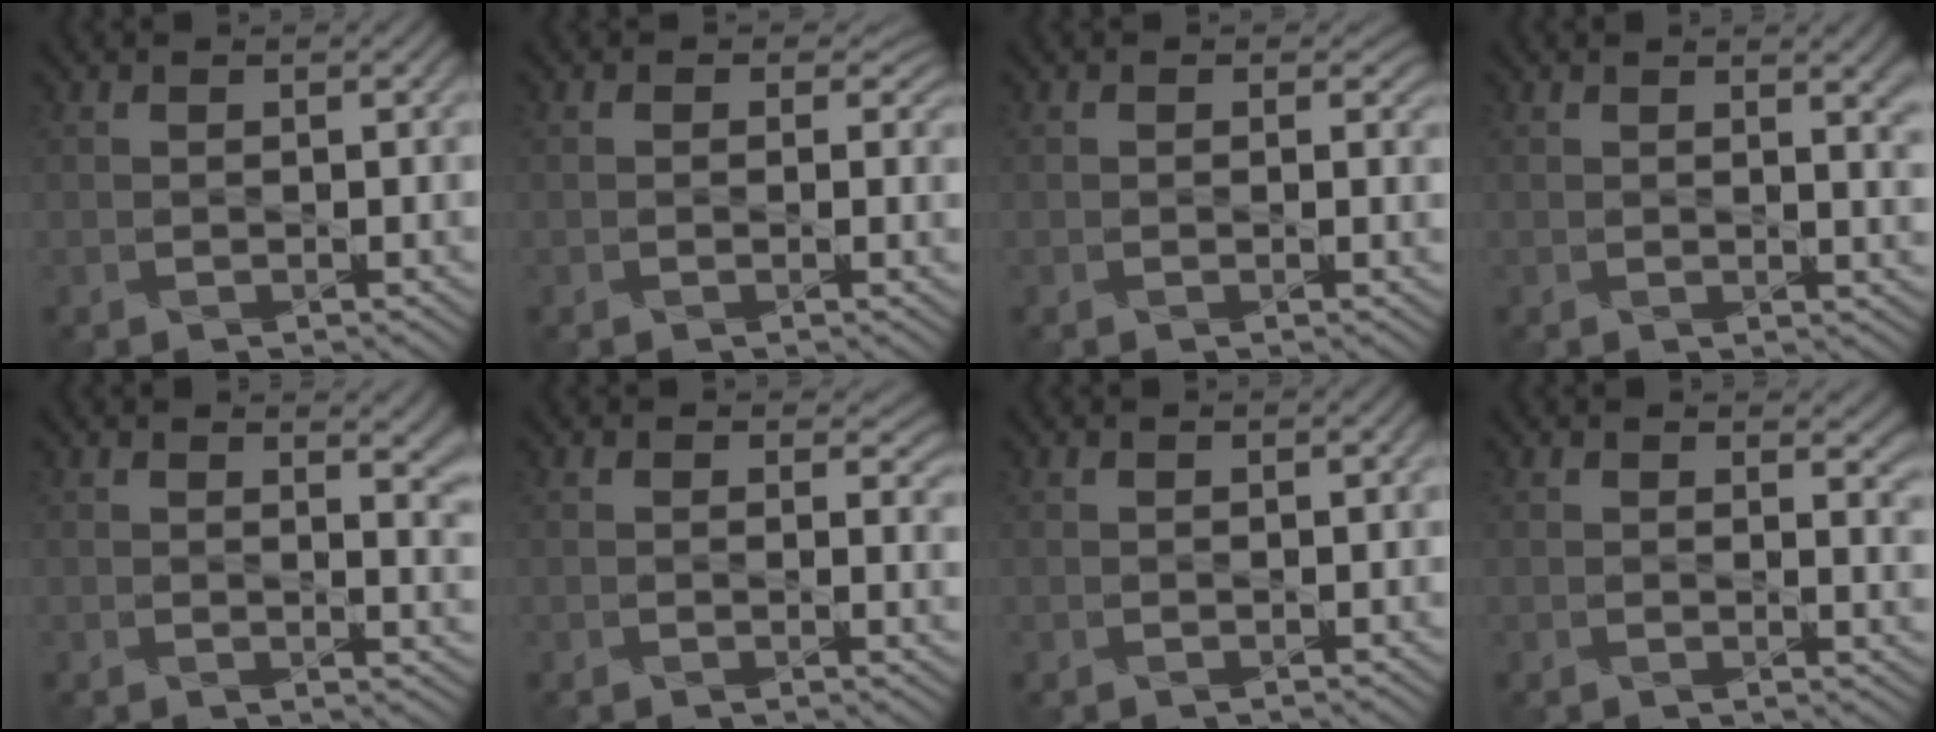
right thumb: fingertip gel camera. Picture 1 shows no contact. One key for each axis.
{"total": 1.9, "fx": 0.5, "fy": 1.6, "fz": 0.9, "tx": -0.022, "ty": -0.010, "tz": -0.002}
{"total": 1.2, "fx": 0.3, "fy": 0.9, "fz": 0.7, "tx": -0.014, "ty": -0.008, "tz": 0.001}
{"total": 3.9, "fx": 1.4, "fy": 1.2, "fz": 3.5, "tx": -0.044, "ty": 0.000, "tz": 0.023}
{"total": 4.9, "fx": 2.3, "fy": 1.8, "fz": 3.9, "tx": -0.041, "ty": -0.003, "tz": 0.039}
{"total": 2.6, "fx": 1.0, "fy": 1.5, "fz": 1.9, "tx": -0.025, "ty": -0.008, "tz": 0.012}
{"total": 0.0}
{"total": 3.0, "fx": 1.5, "fy": 1.0, "fz": 2.4, "tx": -0.032, "ty": -0.008, "tz": 0.025}